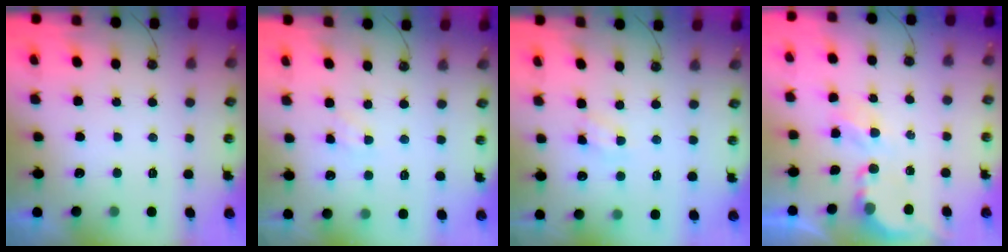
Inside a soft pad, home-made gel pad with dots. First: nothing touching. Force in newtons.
{"total": 1.6, "press": 1.6, "slide": 0.2}
{"total": 4.5, "press": 4.4, "slide": 0.6}
{"total": 4.0, "press": 4.0, "slide": 0.4}